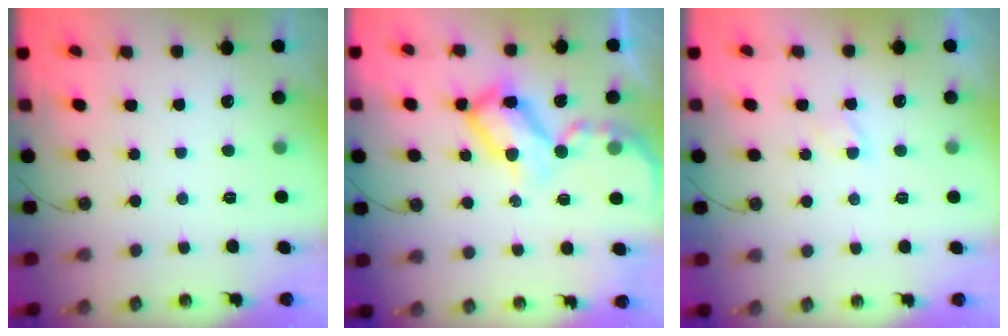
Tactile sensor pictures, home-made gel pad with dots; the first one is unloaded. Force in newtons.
{"total": 14.7, "press": 14.6, "slide": 1.5}
{"total": 2.3, "press": 2.2, "slide": 0.3}